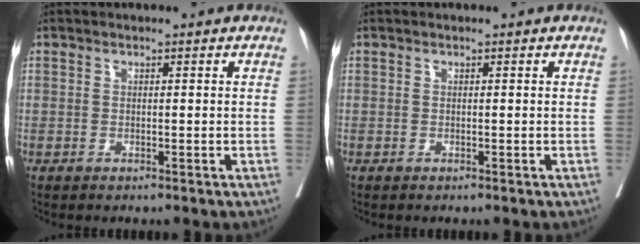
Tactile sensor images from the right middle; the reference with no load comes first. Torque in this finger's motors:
{"motor_torque": [0.01, -0.06, 0.00, 0.00]}